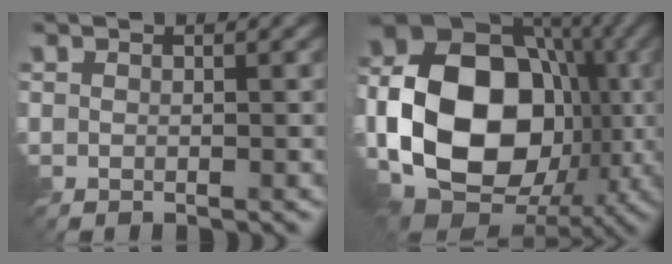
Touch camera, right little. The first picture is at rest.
{"total": 17.6, "force": [-2.5, 13.2, 11.4], "torque": [-0.184, -0.013, -0.042]}